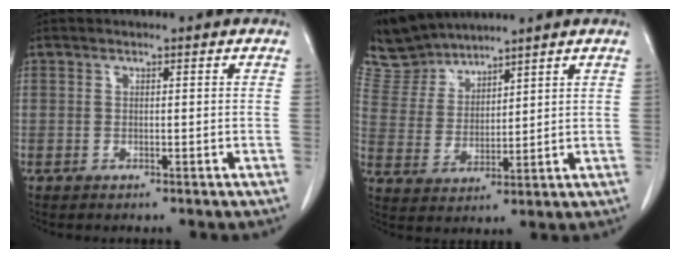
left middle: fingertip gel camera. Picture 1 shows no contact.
{"total": 6.7, "force": [6.6, 1.3, -0.2], "torque": [-0.009, 0.008, 0.147]}